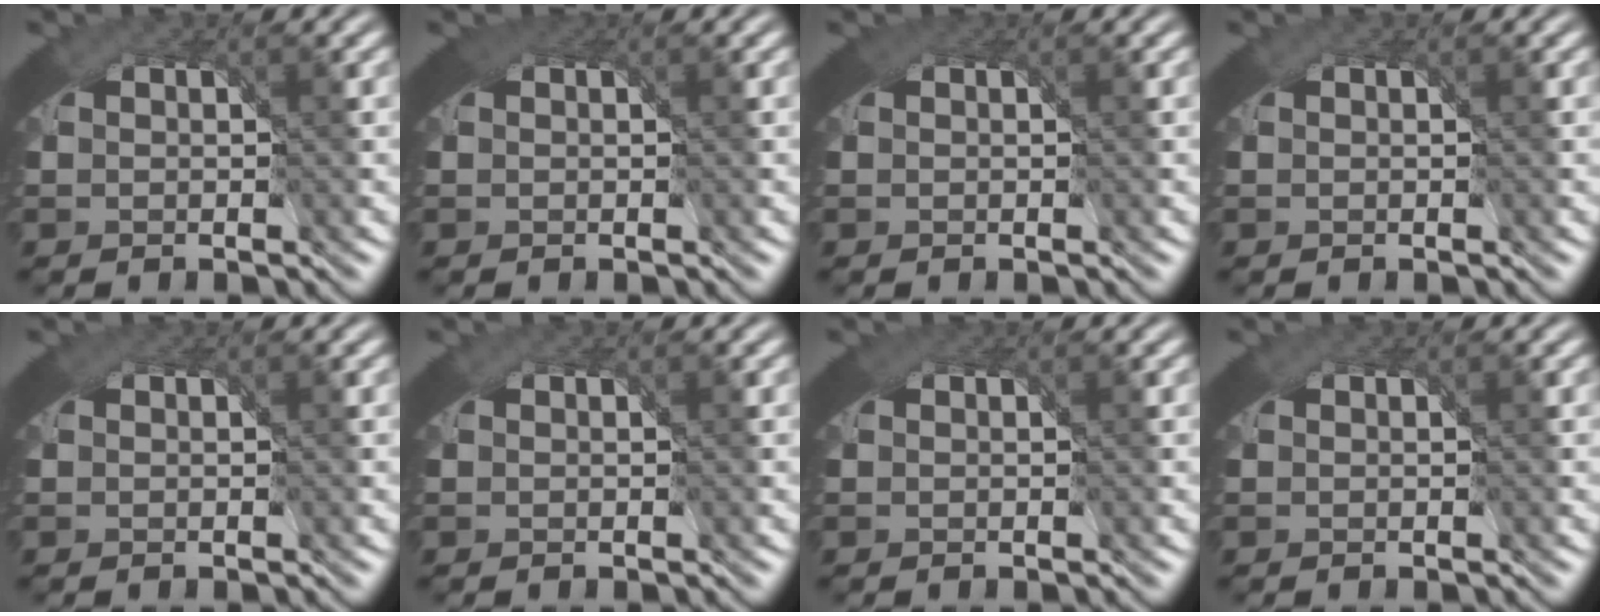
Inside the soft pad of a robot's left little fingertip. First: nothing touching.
{"total": 0.6, "force": [0.2, 0.4, 0.5], "torque": [-0.007, 0.006, -0.001]}
{"total": 0.0}
{"total": 0.0}
{"total": 0.0}
{"total": 0.0}
{"total": 0.0}
{"total": 0.0}